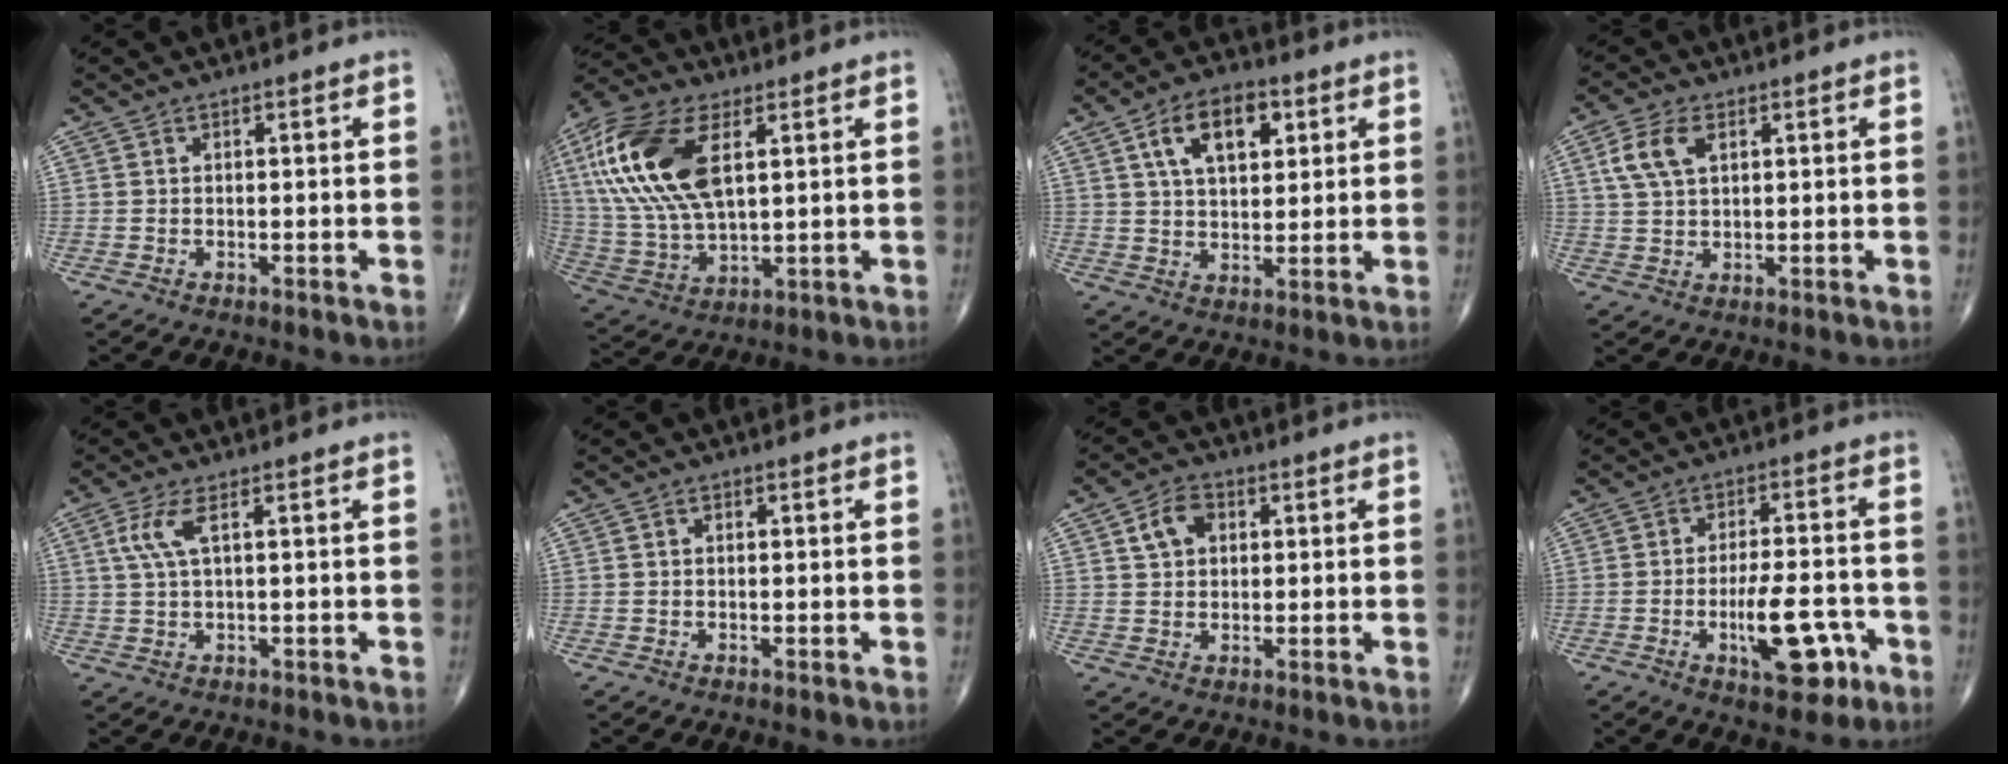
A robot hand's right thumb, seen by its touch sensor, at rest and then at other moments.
{"total": 20.6, "force": [6.3, 10.1, 16.8], "torque": [-0.358, -0.007, 0.117]}
{"total": 11.4, "force": [4.4, 6.3, 8.3], "torque": [-0.119, -0.005, 0.073]}
{"total": 6.7, "force": [2.4, 3.8, 4.9], "torque": [-0.104, 0.003, 0.049]}
{"total": 4.1, "force": [1.4, 0.9, 3.8], "torque": [-0.103, 0.007, 0.033]}
{"total": 0.6, "force": [0.2, 0.4, 0.4], "torque": [-0.008, 0.002, 0.003]}
{"total": 5.5, "force": [1.7, 4.0, 3.4], "torque": [-0.048, 0.005, 0.026]}
{"total": 11.2, "force": [-4.2, 4.4, 9.3], "torque": [-0.131, 0.019, -0.060]}